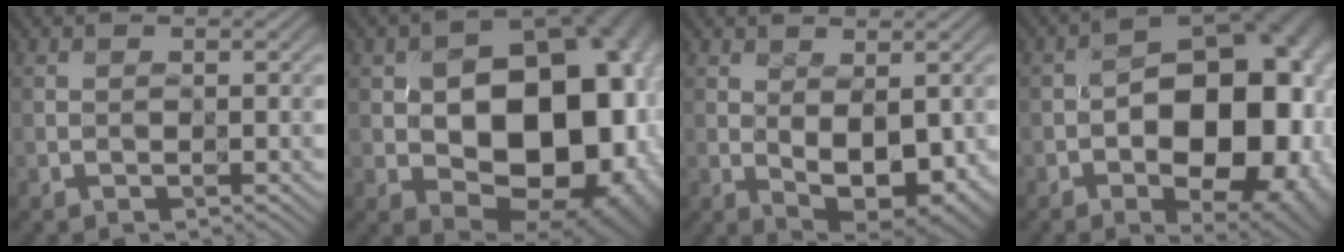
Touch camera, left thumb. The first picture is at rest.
{"total": 19.2, "force": [-0.1, 12.8, 14.3], "torque": [-0.139, -0.015, 0.025]}
{"total": 7.5, "force": [-0.9, 3.7, 6.4], "torque": [-0.113, -0.020, -0.003]}
{"total": 18.6, "force": [-3.0, 10.7, 14.9], "torque": [-0.165, -0.014, -0.031]}